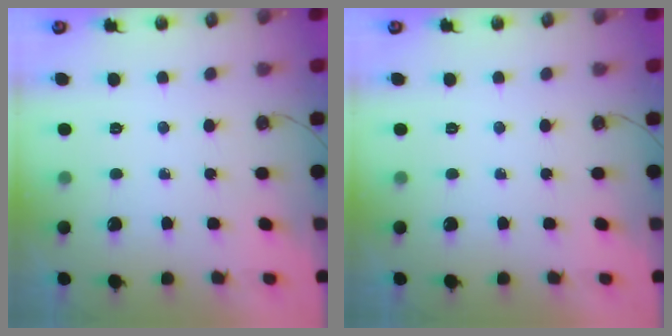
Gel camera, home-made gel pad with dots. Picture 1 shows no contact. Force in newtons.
{"total": 0.0}